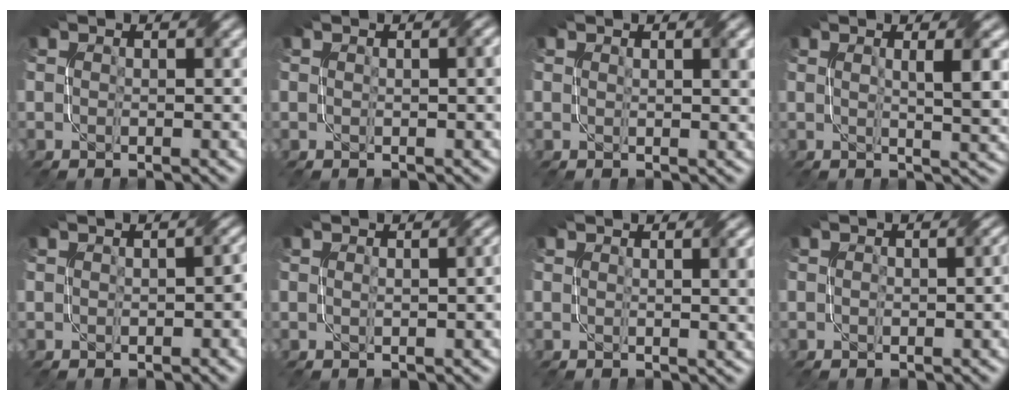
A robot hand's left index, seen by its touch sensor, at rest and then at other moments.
{"total": 1.8, "force": [0.3, 0.5, 1.7], "torque": [-0.017, 0.005, 0.004]}
{"total": 2.3, "force": [1.0, 0.7, 2.0], "torque": [-0.018, 0.005, 0.014]}
{"total": 4.6, "force": [1.1, 1.1, 4.4], "torque": [-0.054, 0.000, 0.015]}
{"total": 2.0, "force": [-0.3, 0.9, 1.7], "torque": [-0.023, -0.001, -0.001]}
{"total": 3.0, "force": [0.3, 1.3, 2.6], "torque": [-0.019, 0.015, 0.002]}
{"total": 3.9, "force": [0.8, 1.4, 3.6], "torque": [-0.030, 0.009, 0.012]}
{"total": 2.1, "force": [-0.4, 1.1, 1.7], "torque": [-0.022, 0.002, -0.003]}